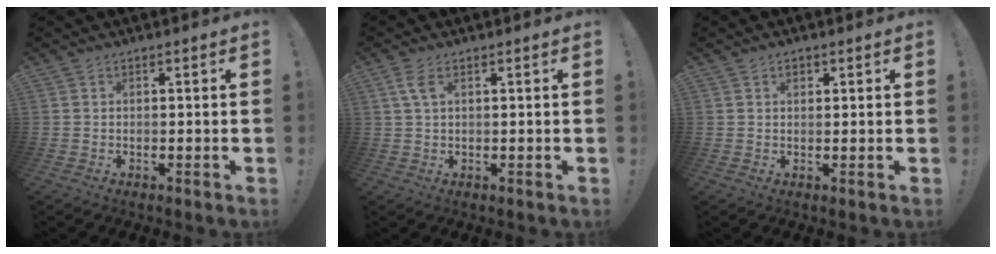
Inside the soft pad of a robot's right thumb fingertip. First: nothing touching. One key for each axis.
{"total": 4.0, "fx": 1.5, "fy": 1.9, "fz": 3.2, "tx": -0.058, "ty": 0.001, "tz": 0.027}
{"total": 1.6, "fx": 0.8, "fy": 1.1, "fz": 0.9, "tx": -0.004, "ty": -0.002, "tz": 0.011}